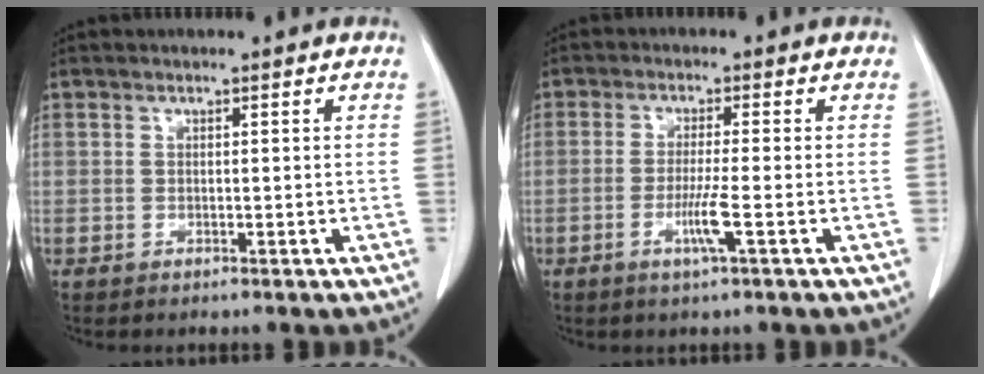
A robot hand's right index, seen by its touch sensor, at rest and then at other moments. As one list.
[{"total": 5.2, "force": [-1.9, -0.5, 4.8], "torque": [-0.091, -0.012, -0.037]}]